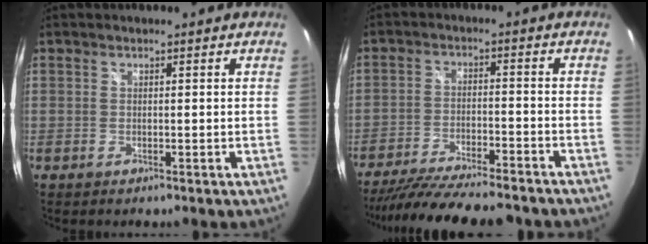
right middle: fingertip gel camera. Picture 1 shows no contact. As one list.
[{"total": 18.6, "force": [-16.1, 2.8, 8.7], "torque": [-0.172, -0.031, -0.248]}]